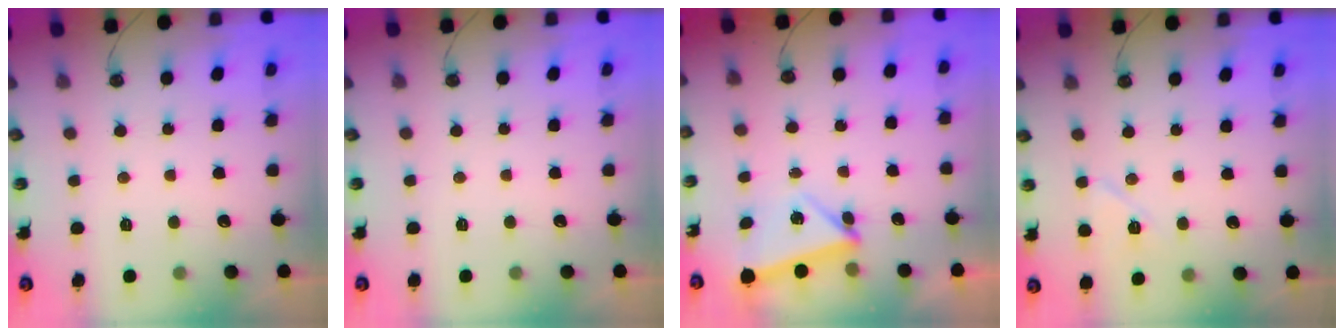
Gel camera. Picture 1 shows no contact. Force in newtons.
{"total": 1.5, "press": 0.8, "slide": 1.3}
{"total": 5.6, "press": 5.3, "slide": 1.6}
{"total": 6.4, "press": 6.3, "slide": 1.0}